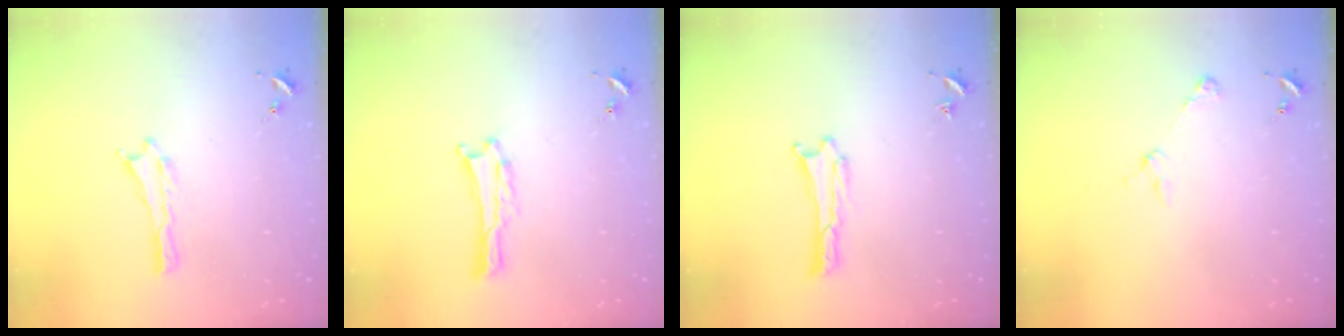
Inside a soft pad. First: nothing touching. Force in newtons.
{"total": 0.5, "press": 0.5, "slide": 0.1}
{"total": 0.0}
{"total": 2.9, "press": 2.9, "slide": 0.3}